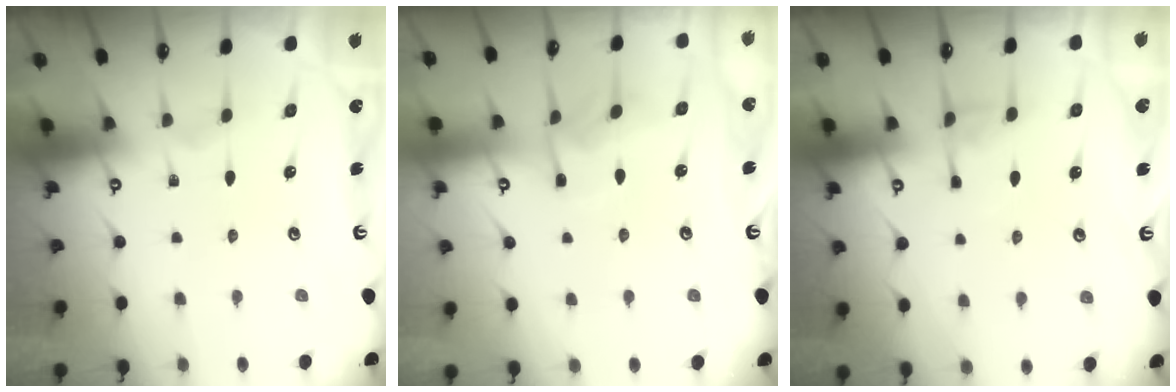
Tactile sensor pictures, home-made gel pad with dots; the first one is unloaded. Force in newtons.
{"total": 6.0, "press": 6.0, "slide": 0.6}
{"total": 4.2, "press": 4.1, "slide": 0.9}